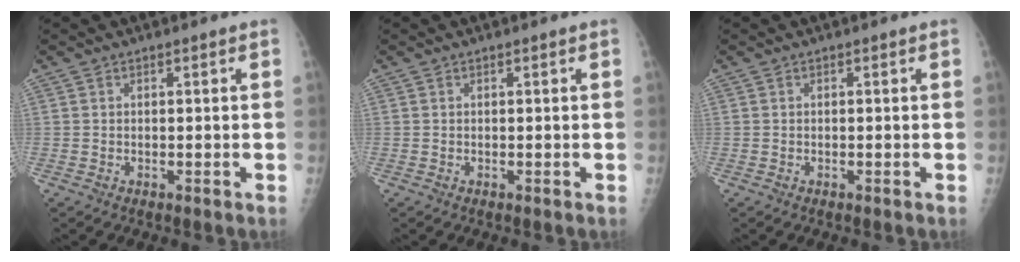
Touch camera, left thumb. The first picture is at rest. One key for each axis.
{"total": 0.0}
{"total": 0.0}